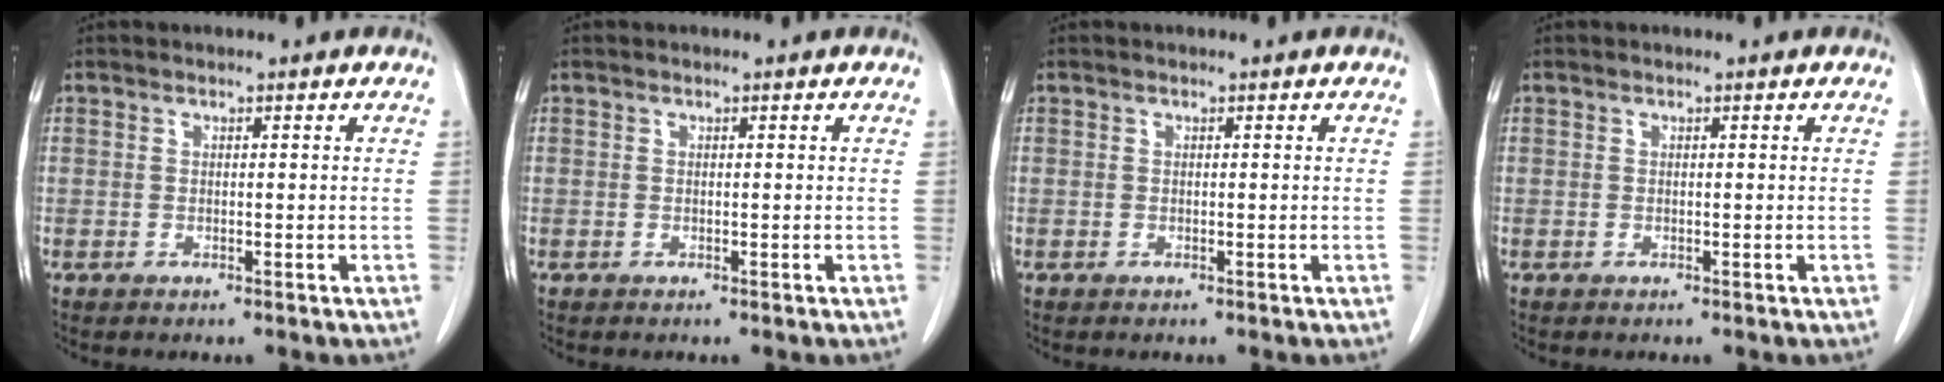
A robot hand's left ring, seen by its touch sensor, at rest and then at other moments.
{"total": 0.0}
{"total": 0.0}
{"total": 0.0}